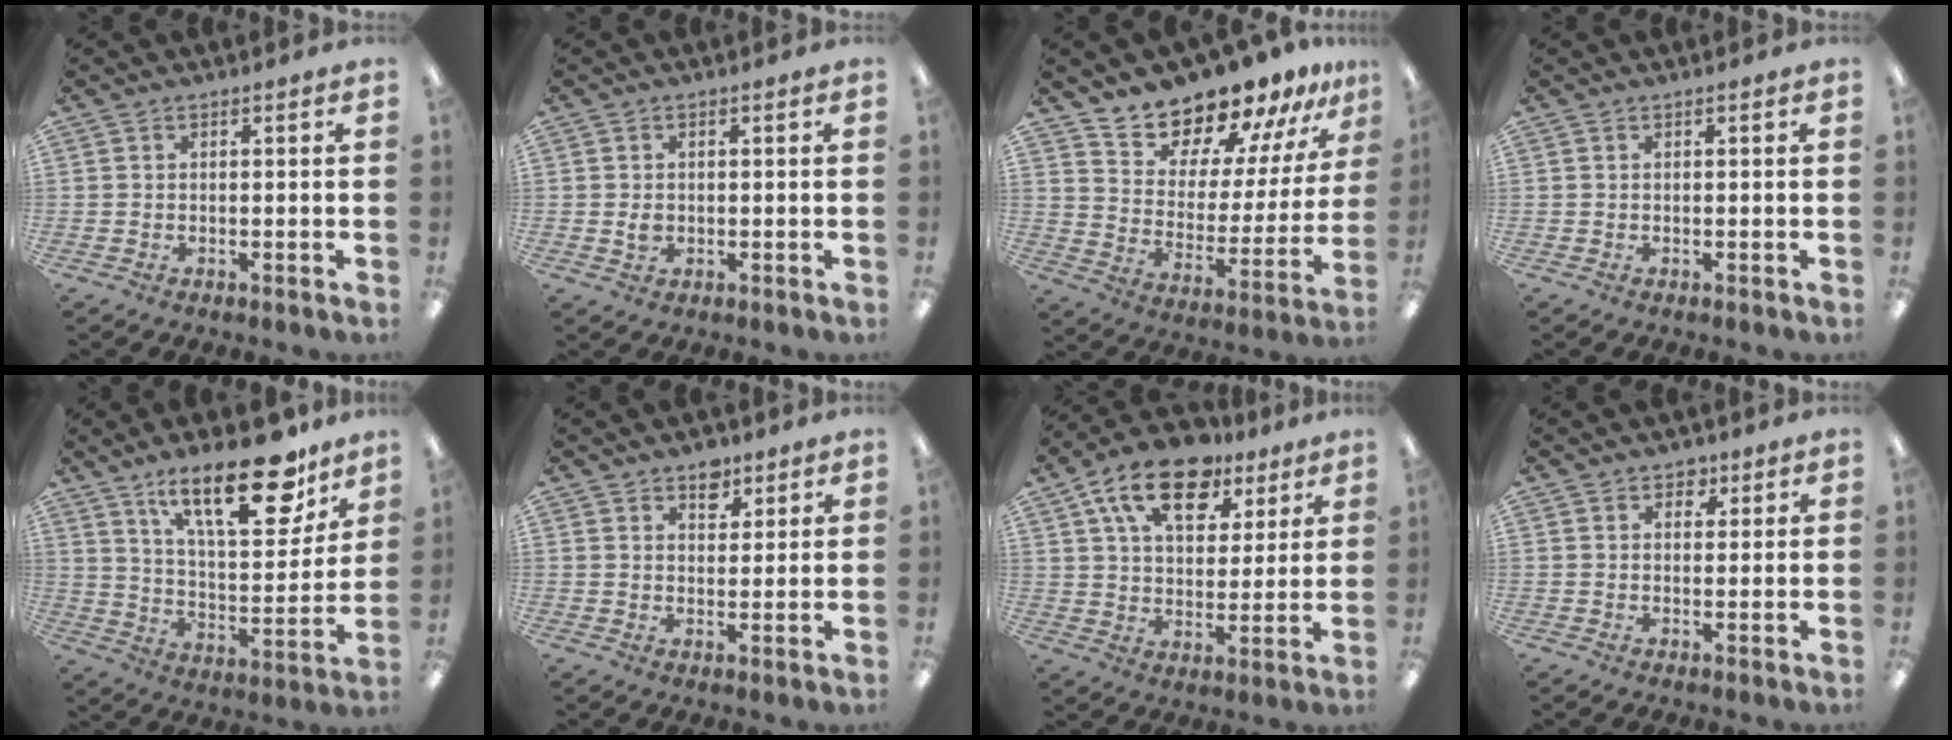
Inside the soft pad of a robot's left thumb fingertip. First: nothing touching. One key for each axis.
{"total": 2.0, "fx": 0.0, "fy": 1.6, "fz": 1.2, "tx": -0.015, "ty": 0.001, "tz": -0.002}
{"total": 15.5, "fx": 14.7, "fy": 4.7, "fz": 1.9, "tx": -0.043, "ty": -0.139, "tz": 0.263}
{"total": 0.0}
{"total": 24.1, "fx": 15.4, "fy": 9.1, "fz": 16.2, "tx": -0.237, "ty": -0.087, "tz": 0.251}
{"total": 5.3, "fx": 3.7, "fy": 3.2, "fz": 1.9, "tx": -0.008, "ty": -0.019, "tz": 0.062}
{"total": 16.9, "fx": 10.0, "fy": 9.6, "fz": 9.8, "tx": -0.159, "ty": -0.038, "tz": 0.177}
{"total": 2.9, "fx": 1.7, "fy": 2.1, "fz": 1.1, "tx": -0.001, "ty": -0.004, "tz": 0.026}